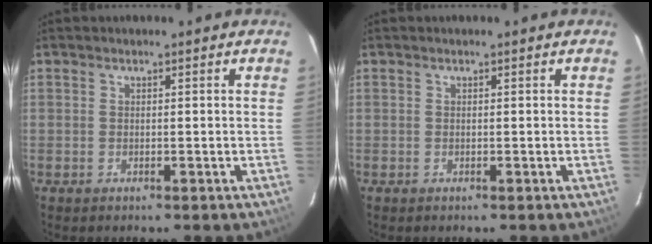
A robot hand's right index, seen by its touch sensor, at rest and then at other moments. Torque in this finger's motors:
{"motor_torque": [0.00, 0.00, 0.00, 0.00]}